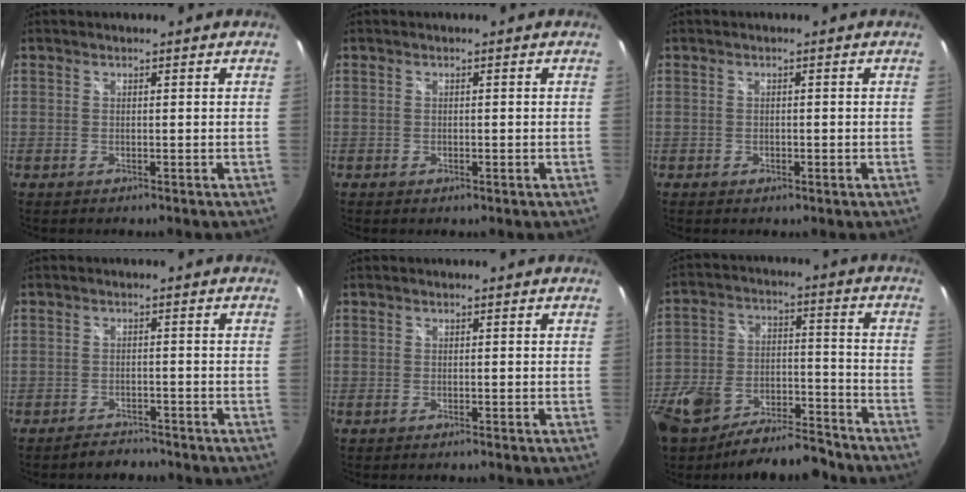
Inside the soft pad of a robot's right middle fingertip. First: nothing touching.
{"total": 0.6, "force": [-0.3, 0.3, 0.4], "torque": [-0.005, 0.000, -0.006]}
{"total": 1.1, "force": [-0.5, 0.7, 0.6], "torque": [-0.009, -0.001, -0.009]}
{"total": 3.7, "force": [-3.4, 1.3, 0.6], "torque": [-0.021, 0.001, -0.051]}
{"total": 0.8, "force": [-0.7, 0.1, 0.3], "torque": [-0.007, -0.003, -0.014]}
{"total": 20.2, "force": [-14.1, 9.4, 11.1], "torque": [-0.252, -0.006, -0.216]}